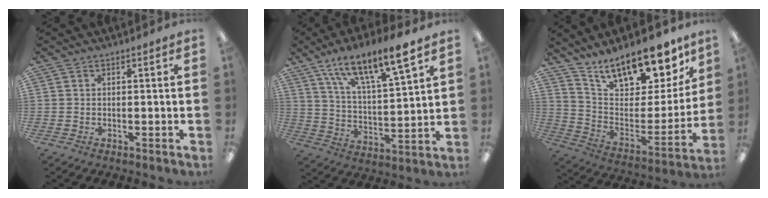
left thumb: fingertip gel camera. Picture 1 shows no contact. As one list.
[{"total": 13.8, "force": [11.1, 2.7, 7.7], "torque": [-0.140, -0.069, 0.188]}, {"total": 18.2, "force": [14.2, 7.8, 8.3], "torque": [-0.123, -0.106, 0.249]}]